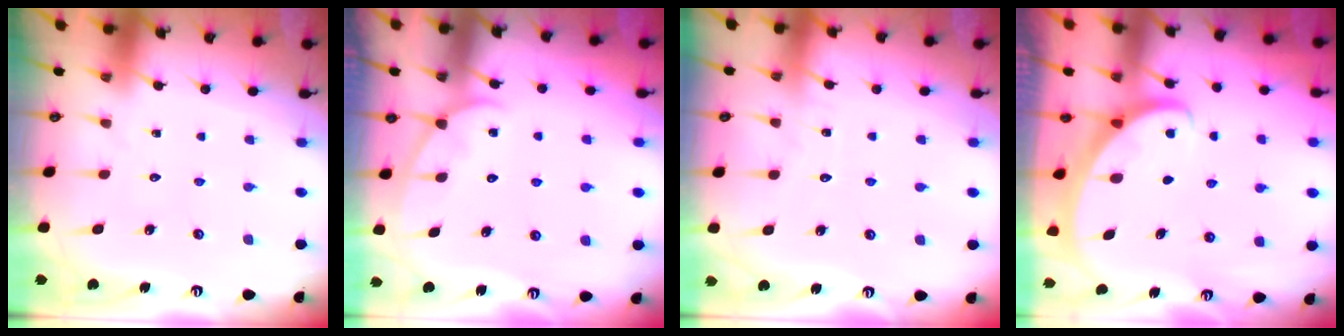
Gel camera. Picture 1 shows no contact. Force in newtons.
{"total": 3.0, "press": 3.0, "slide": 0.2}
{"total": 2.1, "press": 2.1, "slide": 0.1}
{"total": 2.9, "press": 2.9, "slide": 0.2}